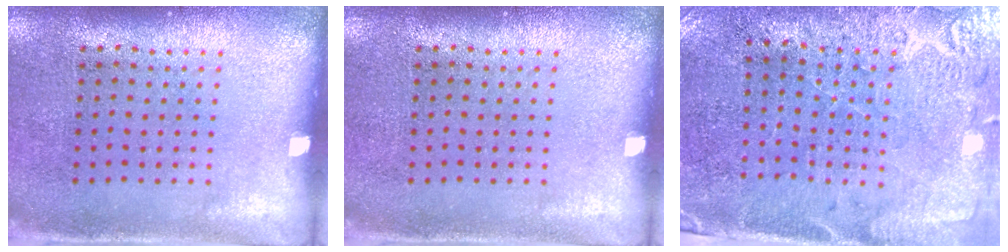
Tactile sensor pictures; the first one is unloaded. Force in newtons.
{"total": 0.0}
{"total": 3.0, "press": 2.9, "slide": 1.0}